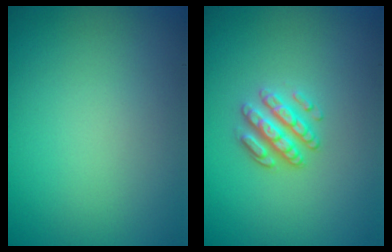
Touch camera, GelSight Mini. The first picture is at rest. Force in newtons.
{"total": 3.0, "press": 2.6, "slide": 1.5}